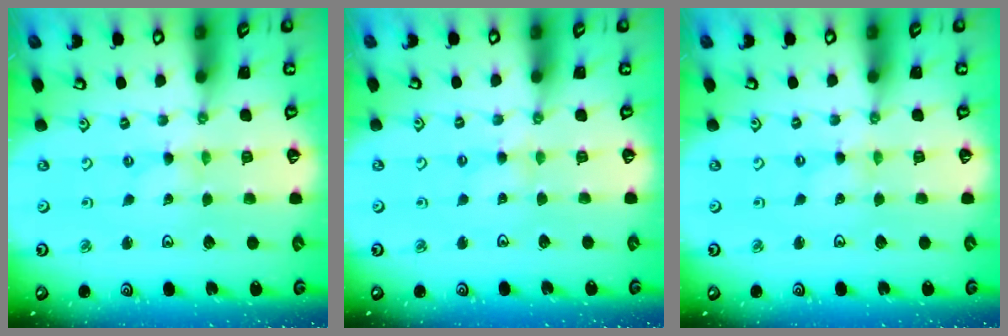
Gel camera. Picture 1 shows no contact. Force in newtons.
{"total": 2.3, "press": 2.3, "slide": 0.4}
{"total": 0.0}